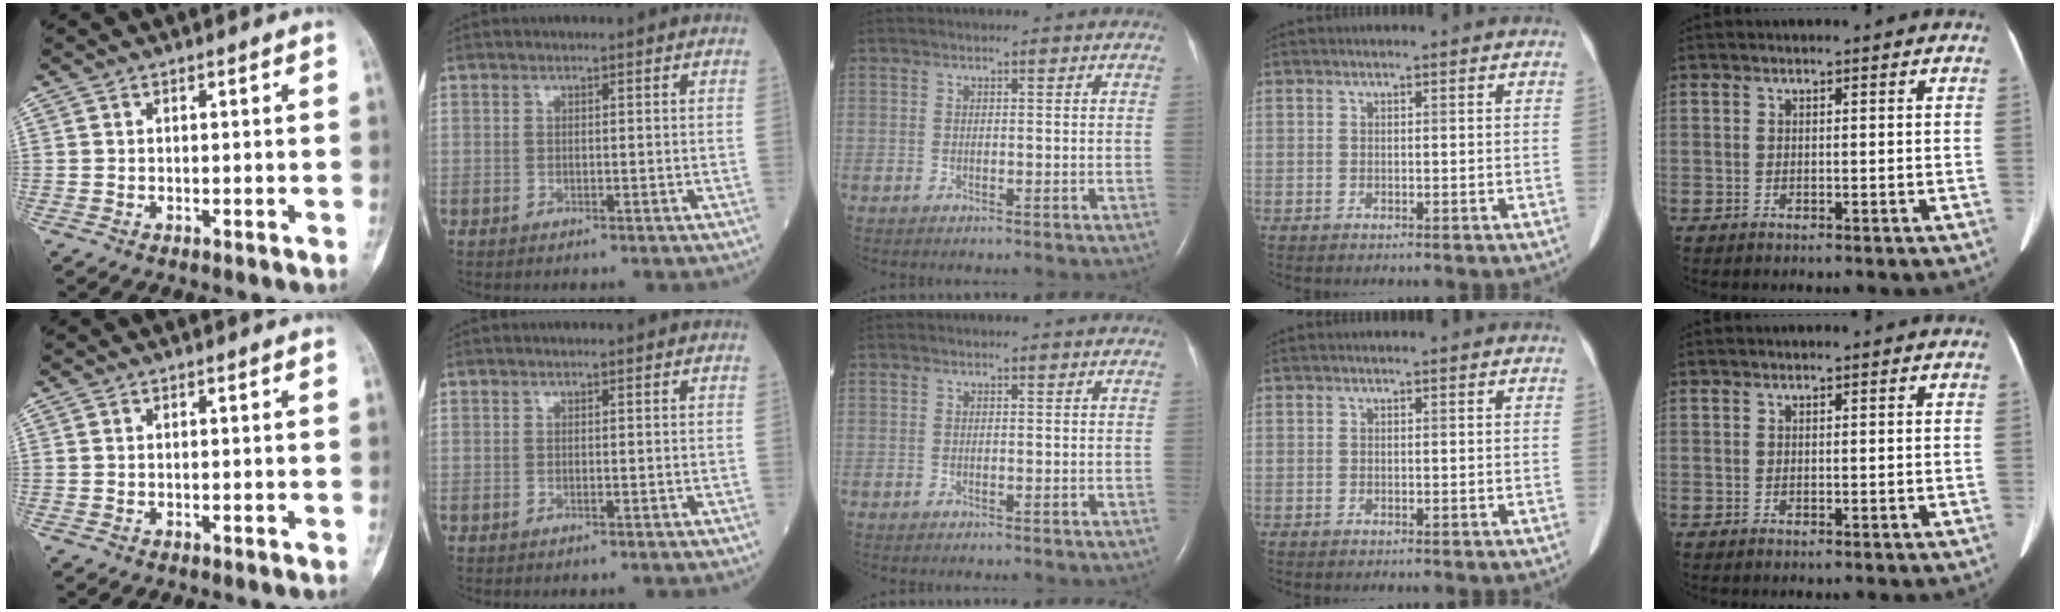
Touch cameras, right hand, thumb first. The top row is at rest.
{}